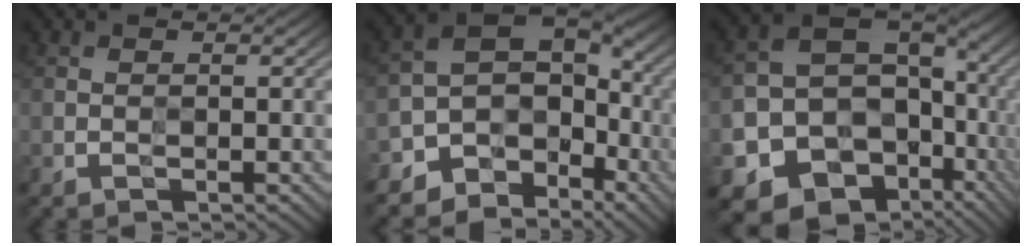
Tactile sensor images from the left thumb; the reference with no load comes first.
{"total": 9.3, "force": [-4.6, 6.8, 4.3], "torque": [-0.080, -0.022, -0.080]}
{"total": 17.8, "force": [-5.6, 14.3, 8.9], "torque": [-0.183, -0.039, -0.064]}